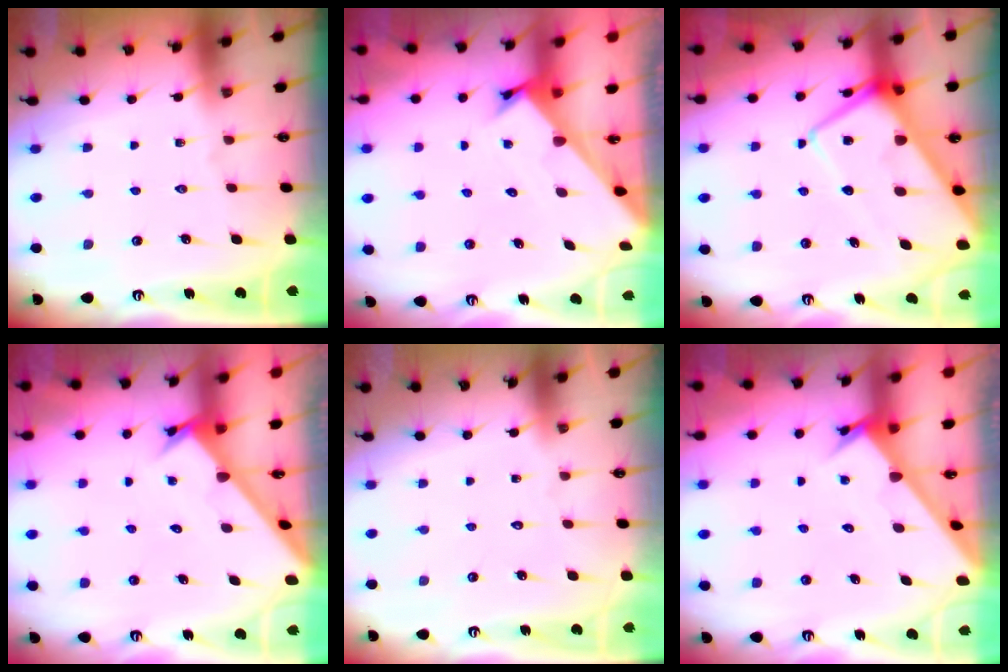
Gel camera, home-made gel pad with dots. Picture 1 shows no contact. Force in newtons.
{"total": 2.6, "press": 2.6, "slide": 0.3}
{"total": 13.9, "press": 13.9, "slide": 1.3}
{"total": 2.5, "press": 2.5, "slide": 0.2}
{"total": 1.7, "press": 1.7, "slide": 0.1}
{"total": 2.8, "press": 2.8, "slide": 0.1}